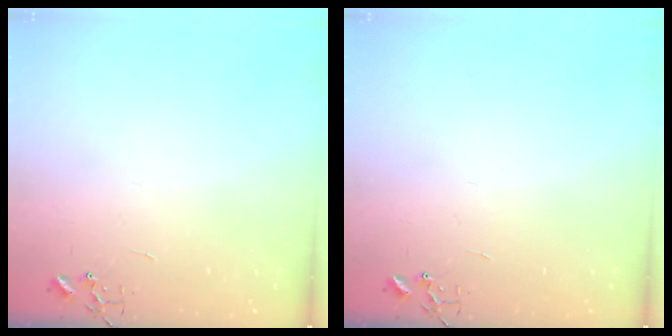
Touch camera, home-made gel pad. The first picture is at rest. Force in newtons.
{"total": 0.0}